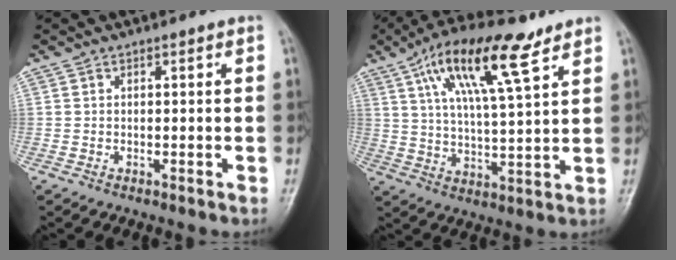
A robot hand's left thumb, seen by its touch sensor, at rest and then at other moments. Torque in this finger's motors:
{"motor_torque": [0.68, 0.67, 1.76, -1.02, 0.43]}